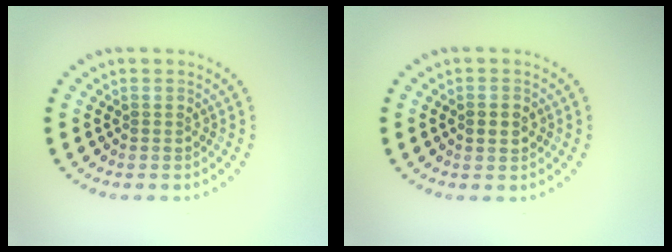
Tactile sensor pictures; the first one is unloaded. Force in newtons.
{"total": 2.3, "press": 2.3, "slide": 0.1}